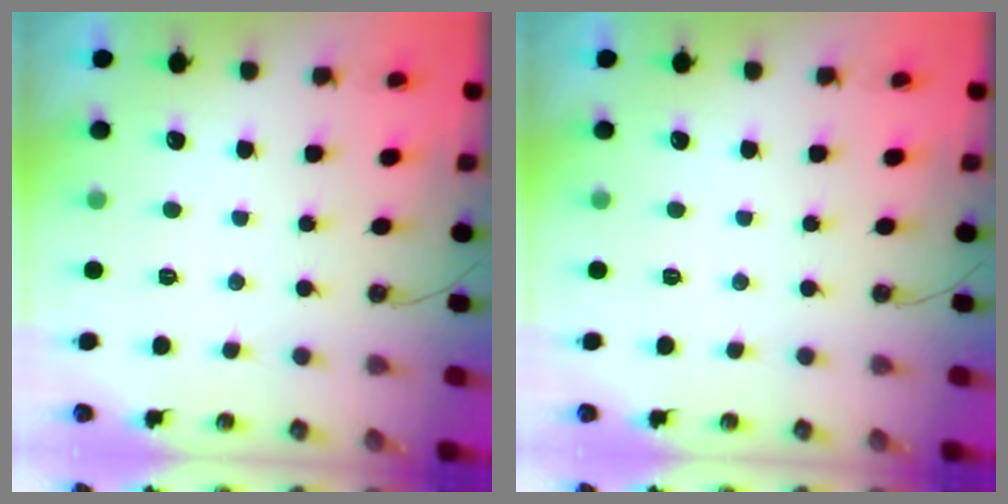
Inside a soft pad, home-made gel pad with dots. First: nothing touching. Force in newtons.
{"total": 0.0}